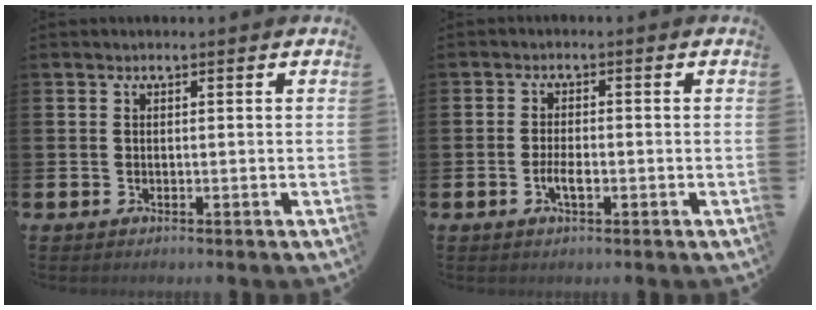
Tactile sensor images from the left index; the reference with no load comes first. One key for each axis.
{"total": 2.4, "fx": -0.8, "fy": 0.9, "fz": 2.1, "tx": -0.038, "ty": 0.002, "tz": -0.015}